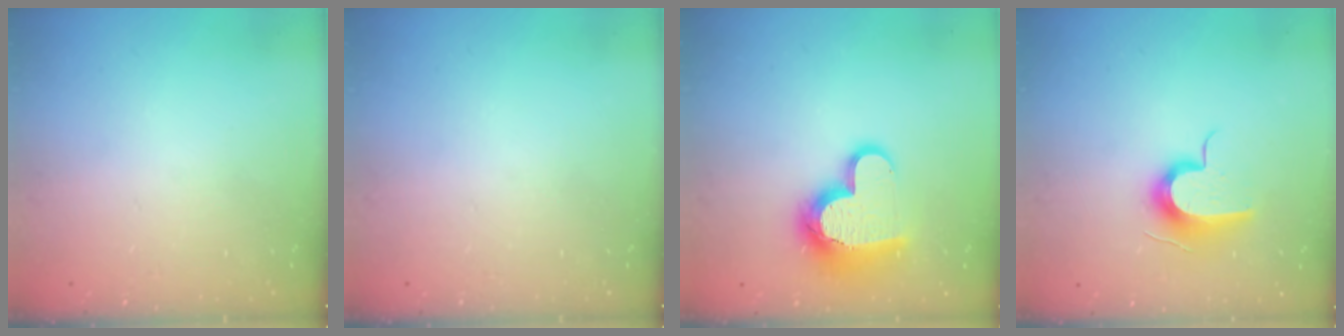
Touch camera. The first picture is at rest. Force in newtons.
{"total": 0.0}
{"total": 15.1, "press": 15.1, "slide": 1.5}
{"total": 10.7, "press": 10.6, "slide": 1.0}